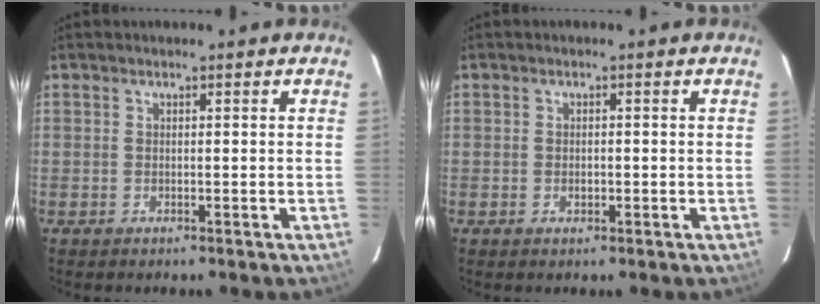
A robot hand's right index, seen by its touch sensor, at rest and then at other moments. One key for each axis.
{"total": 1.4, "fx": -0.4, "fy": 1.0, "fz": 1.0, "tx": -0.017, "ty": 0.003, "tz": -0.006}